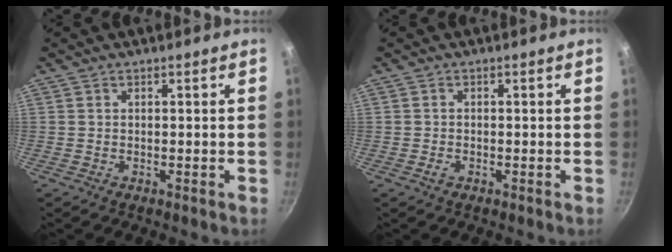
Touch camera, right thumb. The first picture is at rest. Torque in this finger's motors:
{"motor_torque": [-0.30, -0.03, -0.21, 0.00, -0.03]}